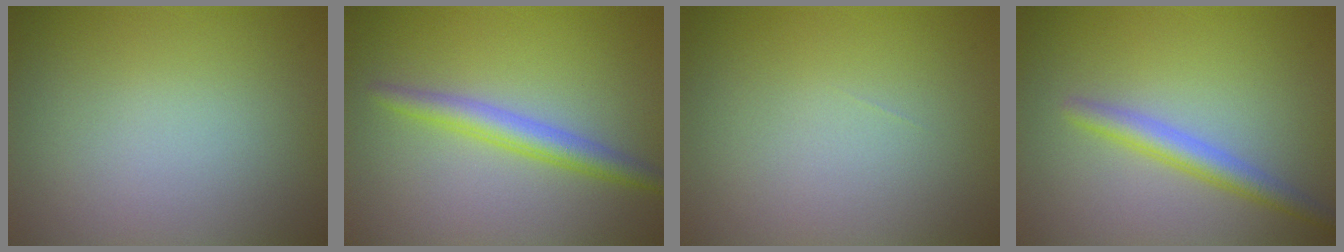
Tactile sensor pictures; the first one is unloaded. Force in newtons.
{"total": 2.7, "press": 2.7, "slide": 0.1}
{"total": 0.0}
{"total": 2.5, "press": 2.5, "slide": 0.1}